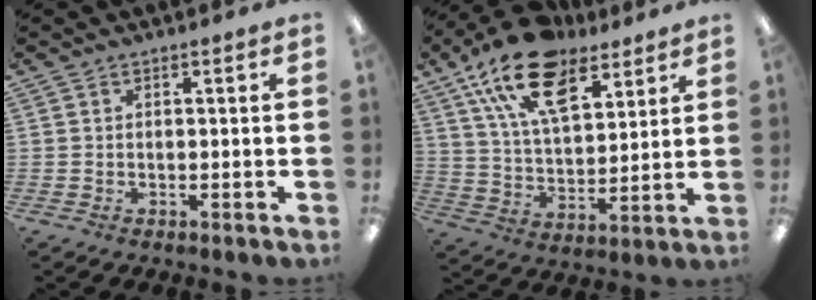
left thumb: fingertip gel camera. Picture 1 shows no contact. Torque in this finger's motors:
{"motor_torque": [0.69, 0.34, 1.69, -1.08, 0.46]}